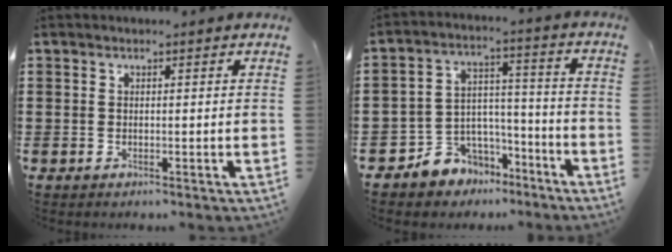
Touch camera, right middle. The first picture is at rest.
{"total": 6.2, "force": [-4.7, 4.1, -0.3], "torque": [-0.019, 0.010, -0.094]}